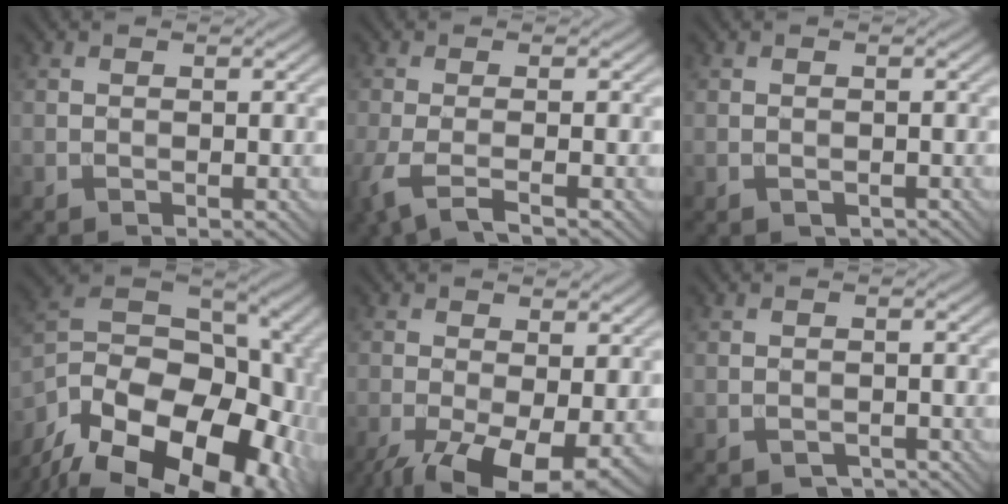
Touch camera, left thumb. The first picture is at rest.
{"total": 4.1, "force": [-2.1, 0.7, 3.4], "torque": [-0.068, -0.005, -0.052]}
{"total": 0.8, "force": [-0.4, 0.6, 0.3], "torque": [-0.007, -0.006, -0.006]}
{"total": 20.1, "force": [-10.8, 12.1, 12.0], "torque": [-0.229, -0.037, -0.166]}
{"total": 9.8, "force": [-4.3, 4.0, 7.9], "torque": [-0.154, -0.025, -0.064]}
{"total": 1.5, "force": [-1.1, 0.8, 0.6], "torque": [-0.009, -0.004, -0.019]}